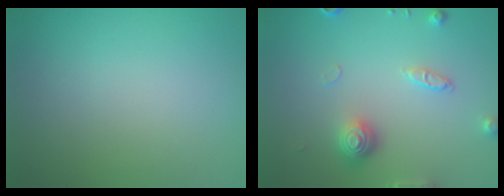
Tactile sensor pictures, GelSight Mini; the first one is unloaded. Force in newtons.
{"total": 3.0, "press": 2.8, "slide": 1.1}